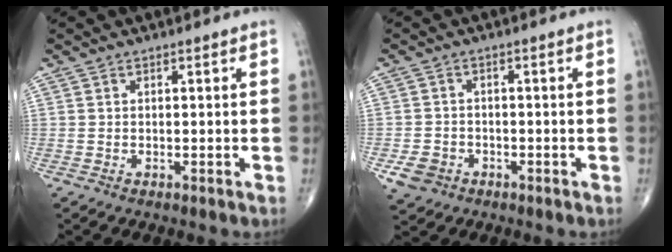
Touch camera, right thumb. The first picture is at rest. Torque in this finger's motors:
{"motor_torque": [3.83, 1.18, 0.08, -0.29, 0.00]}